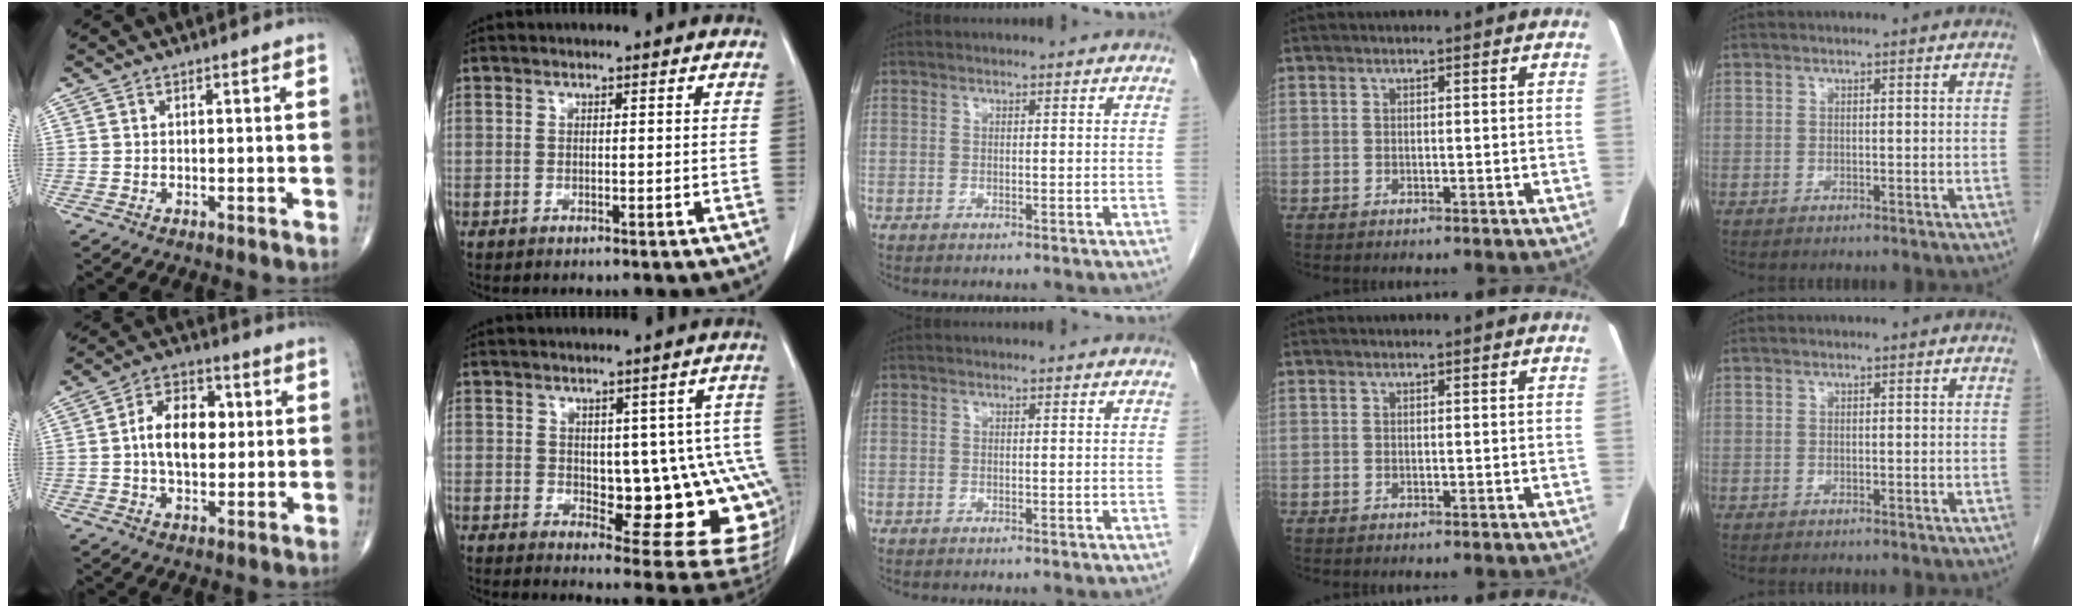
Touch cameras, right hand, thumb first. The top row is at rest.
{"thumb": {"total": 10.8, "force": [1.0, 6.7, 8.4], "torque": [-0.118, 0.012, 0.011]}, "index": {"total": 14.0, "force": [-0.4, 5.5, 12.9], "torque": [-0.116, 0.008, 0.011]}}